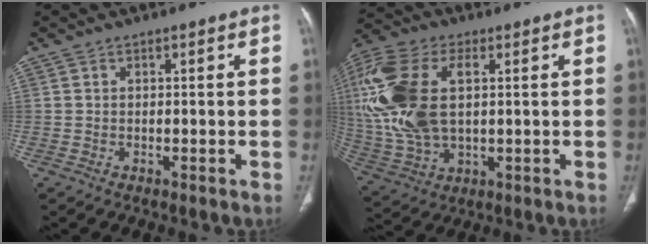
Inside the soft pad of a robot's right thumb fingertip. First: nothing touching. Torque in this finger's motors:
{"motor_torque": [2.46, 2.55, 2.17, 0.56, 0.32]}